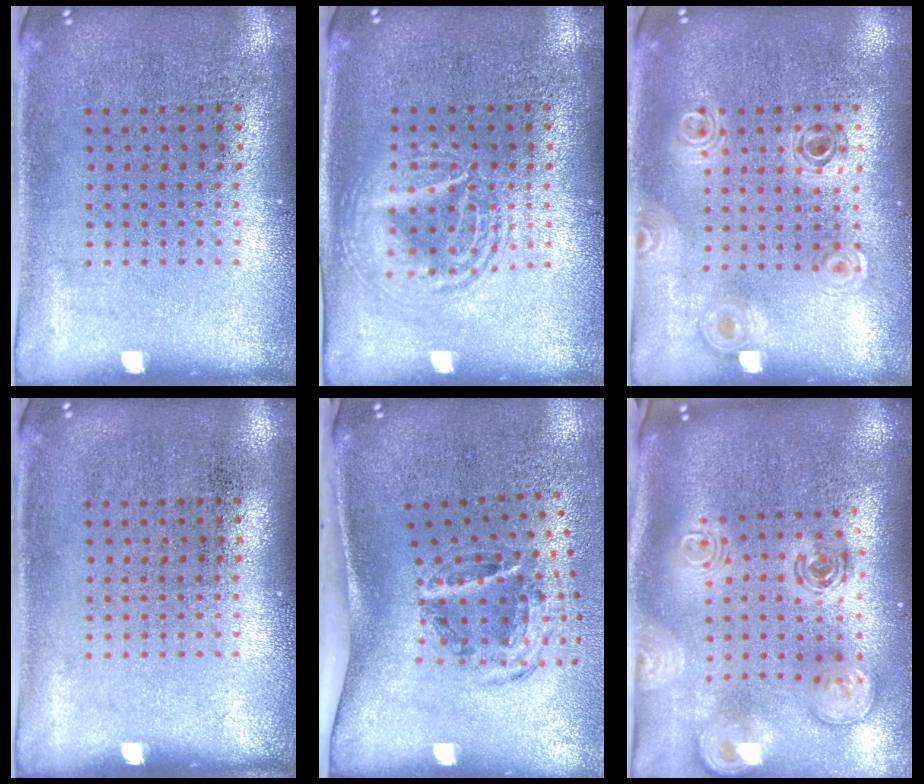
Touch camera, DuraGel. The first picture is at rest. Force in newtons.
{"total": 1.7, "press": 1.7, "slide": 0.2}
{"total": 0.9, "press": 0.9, "slide": 0.2}
{"total": 0.0}
{"total": 1.9, "press": 1.2, "slide": 1.4}
{"total": 2.9, "press": 2.0, "slide": 2.1}